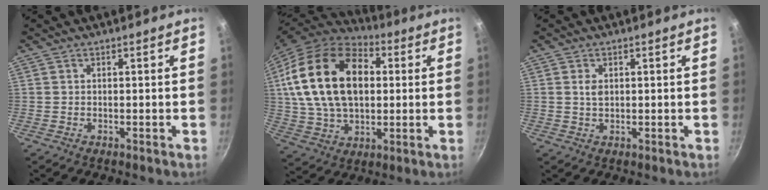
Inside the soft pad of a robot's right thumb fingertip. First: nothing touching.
{"total": 24.1, "force": [4.5, 15.6, 17.8], "torque": [-0.307, 0.012, 0.076]}
{"total": 2.0, "force": [0.4, 1.3, 1.5], "torque": [-0.025, -0.002, 0.007]}